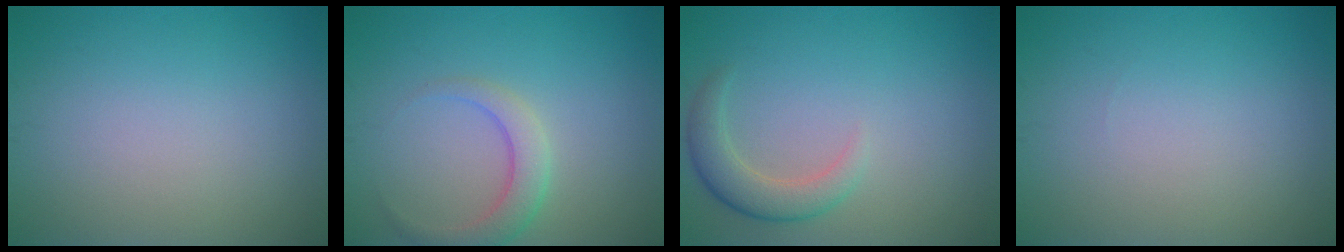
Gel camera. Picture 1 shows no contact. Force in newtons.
{"total": 2.9, "press": 2.9, "slide": 0.1}
{"total": 3.0, "press": 3.0, "slide": 0.4}
{"total": 0.0}